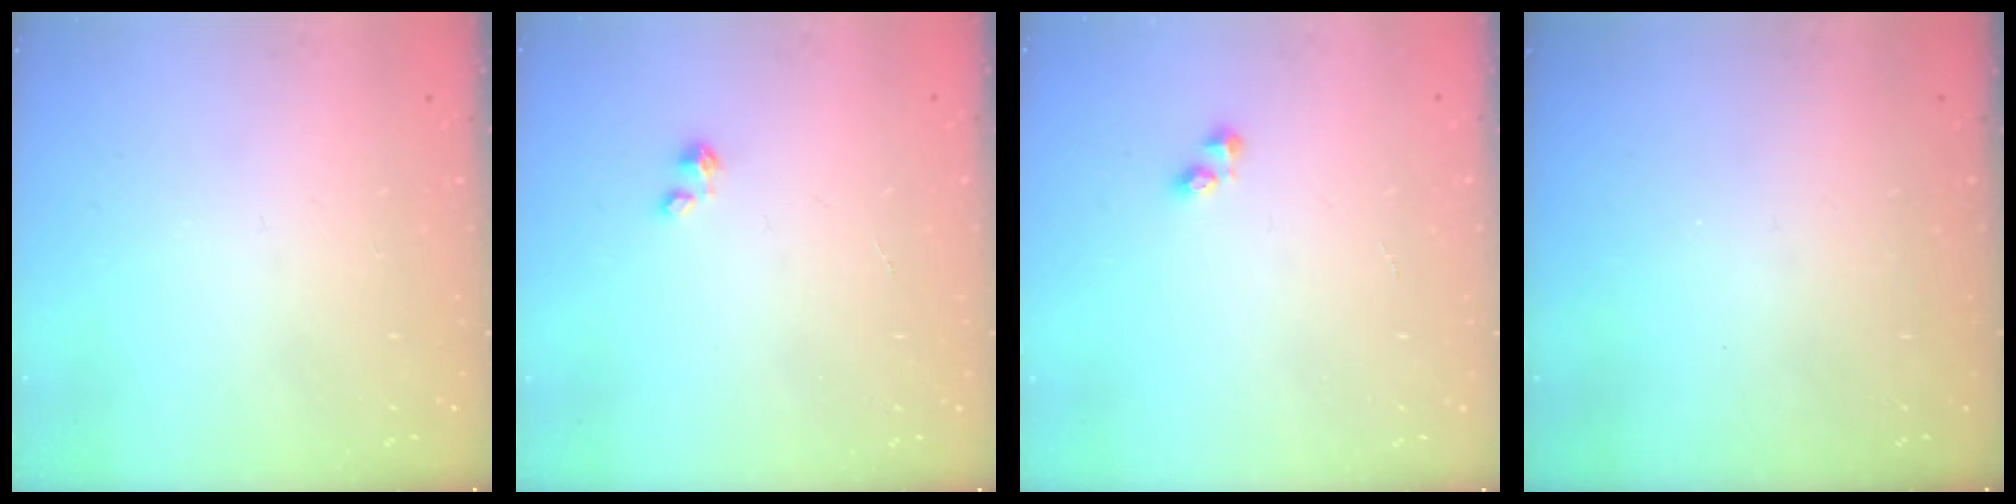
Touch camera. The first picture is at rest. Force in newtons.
{"total": 0.0}
{"total": 2.2, "press": 2.2, "slide": 0.3}
{"total": 0.0}